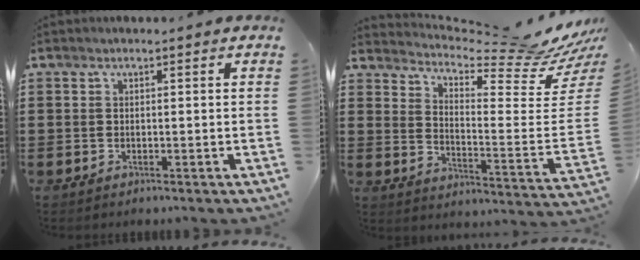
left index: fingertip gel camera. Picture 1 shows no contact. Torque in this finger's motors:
{"motor_torque": [-2.14, 0.00, -0.21, -0.01]}